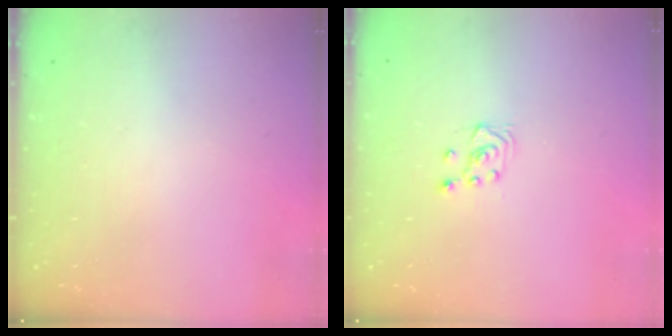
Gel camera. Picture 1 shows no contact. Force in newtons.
{"total": 3.5, "press": 3.4, "slide": 0.8}